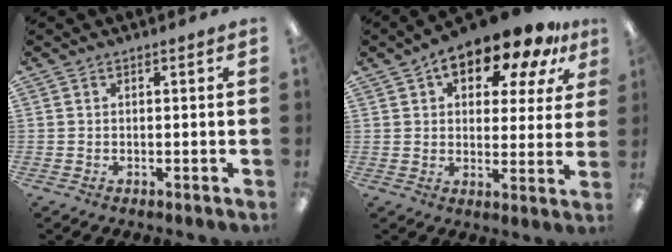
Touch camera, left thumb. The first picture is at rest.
{"total": 13.7, "force": [9.8, 5.7, 7.5], "torque": [-0.115, -0.052, 0.168]}